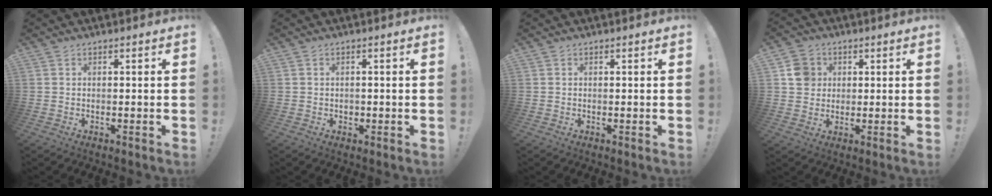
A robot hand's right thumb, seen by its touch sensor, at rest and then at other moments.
{"total": 1.0, "force": [-0.1, 0.9, 0.2], "torque": [-0.012, 0.005, -0.002]}
{"total": 0.7, "force": [0.1, 0.6, -0.2], "torque": [0.006, 0.001, 0.001]}
{"total": 6.9, "force": [1.8, 6.3, 1.9], "torque": [-0.019, 0.000, 0.039]}